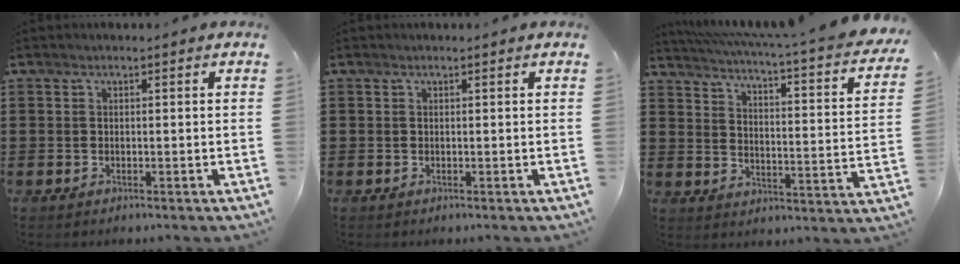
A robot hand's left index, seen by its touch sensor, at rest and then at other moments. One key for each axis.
{"total": 0.0}
{"total": 3.4, "fx": 2.7, "fy": -0.4, "fz": 2.0, "tx": -0.058, "ty": -0.036, "tz": 0.036}